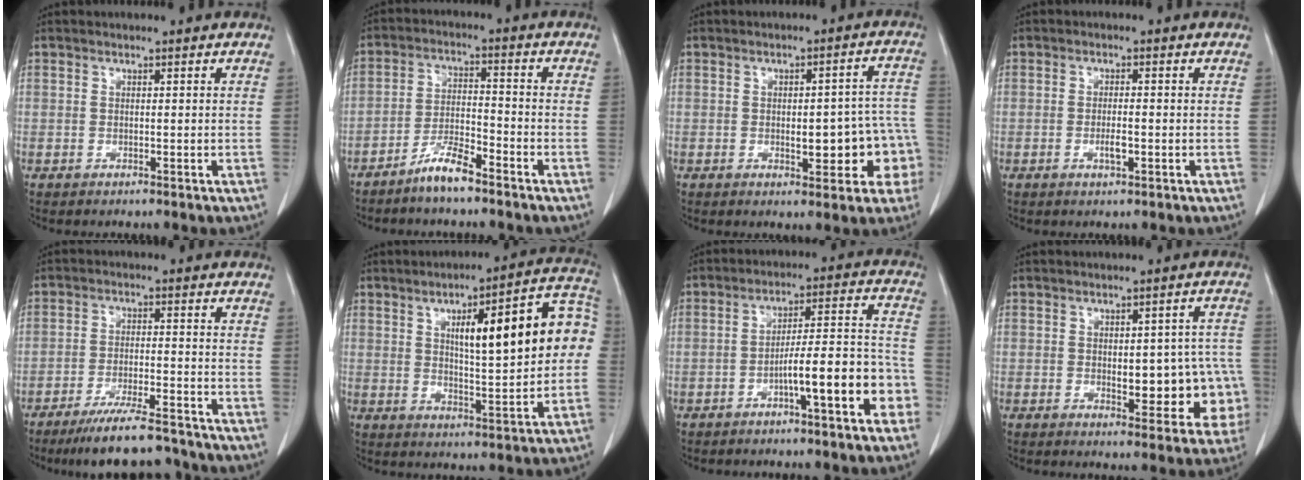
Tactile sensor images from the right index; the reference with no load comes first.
{"total": 6.1, "force": [-4.8, 0.8, 3.6], "torque": [-0.073, -0.003, -0.094]}
{"total": 9.9, "force": [-2.4, 3.7, 8.9], "torque": [-0.093, 0.032, -0.024]}
{"total": 2.4, "force": [-0.8, 0.5, 2.2], "torque": [-0.045, -0.001, -0.011]}
{"total": 11.7, "force": [-10.5, 1.4, 5.1], "torque": [-0.078, -0.003, -0.164]}
{"total": 17.4, "force": [3.0, 3.5, 16.8], "torque": [-0.228, 0.038, 0.045]}
{"total": 11.6, "force": [-4.9, 1.5, 10.4], "torque": [-0.144, 0.036, -0.069]}
{"total": 11.6, "force": [-2.0, 5.2, 10.1], "torque": [-0.107, 0.023, -0.013]}